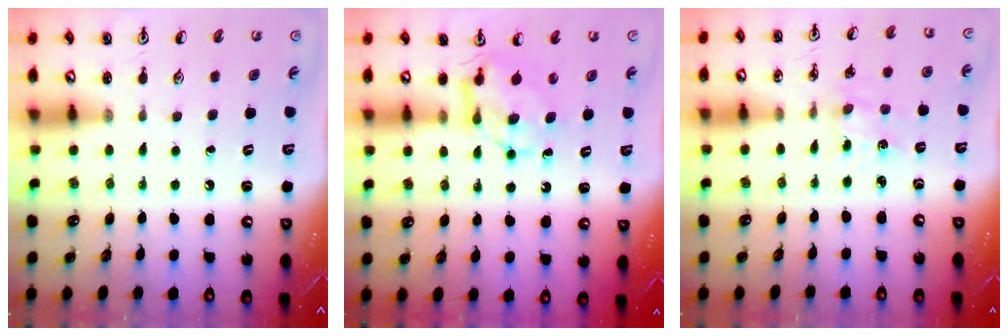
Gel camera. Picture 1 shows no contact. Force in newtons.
{"total": 6.6, "press": 6.6, "slide": 0.3}
{"total": 1.9, "press": 1.9, "slide": 0.3}